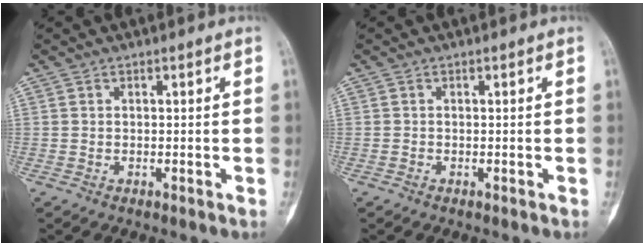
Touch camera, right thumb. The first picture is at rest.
{"total": 0.0}